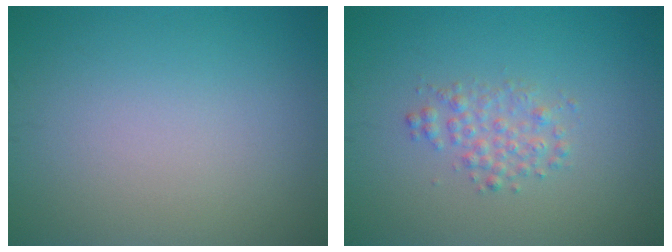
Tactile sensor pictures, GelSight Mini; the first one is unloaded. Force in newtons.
{"total": 2.0, "press": 2.0, "slide": 0.0}